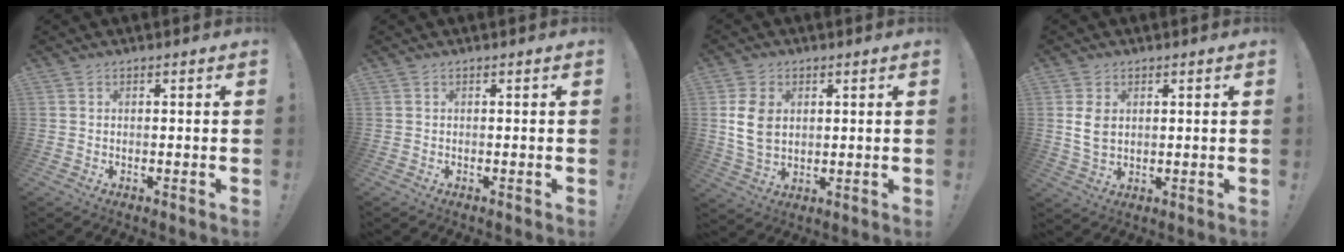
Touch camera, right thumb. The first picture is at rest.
{"total": 0.0}
{"total": 9.5, "force": [1.6, 7.0, 6.2], "torque": [-0.117, 0.006, 0.033]}
{"total": 5.4, "force": [1.3, 3.7, 3.7], "torque": [-0.067, -0.003, 0.022]}